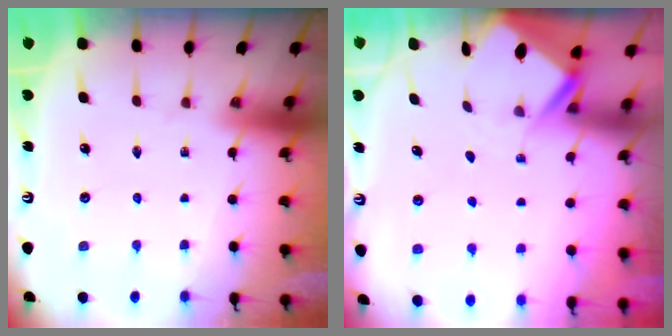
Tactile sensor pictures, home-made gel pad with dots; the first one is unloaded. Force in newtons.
{"total": 3.0, "press": 3.0, "slide": 0.3}